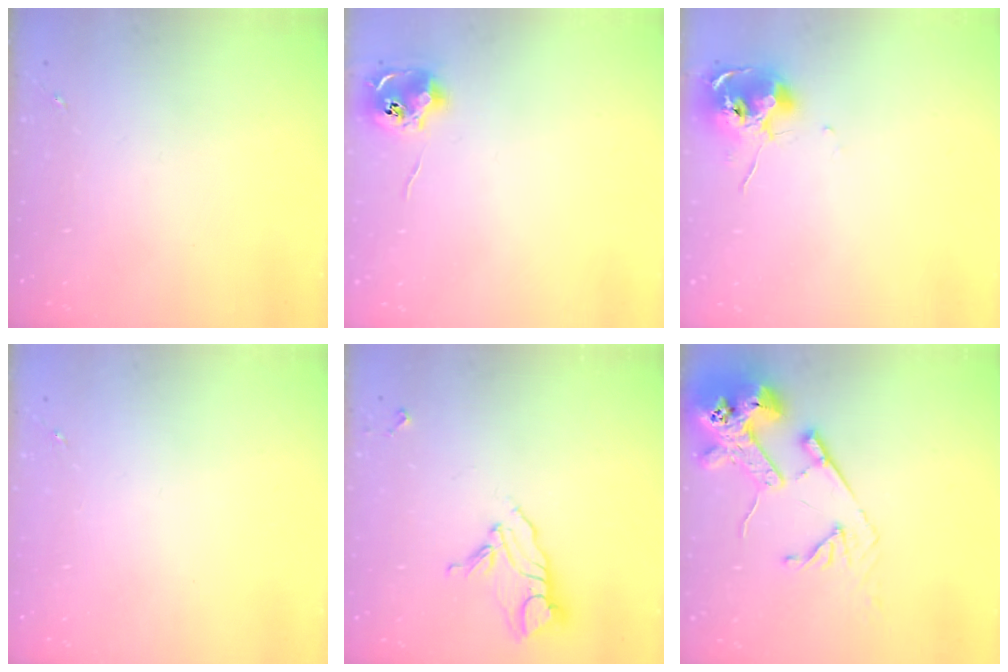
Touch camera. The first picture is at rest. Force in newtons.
{"total": 8.8, "press": 8.8, "slide": 0.1}
{"total": 10.5, "press": 10.4, "slide": 1.0}
{"total": 0.0}
{"total": 10.7, "press": 10.6, "slide": 1.0}
{"total": 16.6, "press": 16.5, "slide": 2.0}